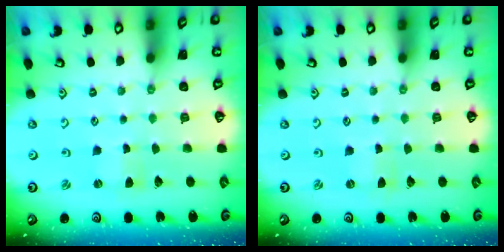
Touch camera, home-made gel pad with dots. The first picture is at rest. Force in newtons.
{"total": 0.0}